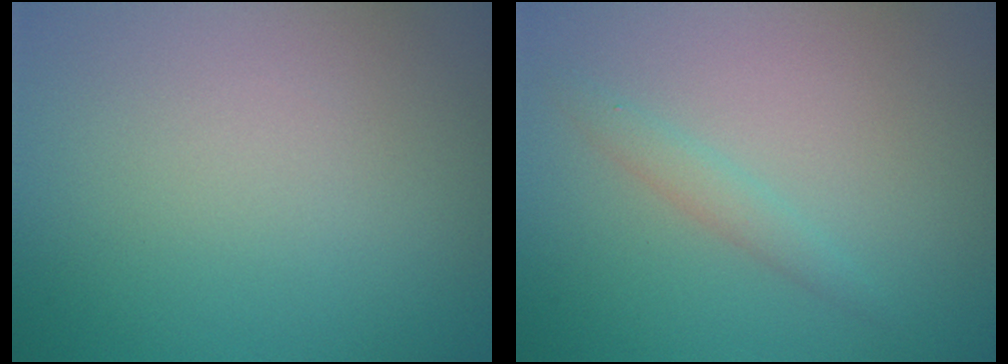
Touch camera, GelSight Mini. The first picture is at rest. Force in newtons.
{"total": 1.4, "press": 1.4, "slide": 0.1}